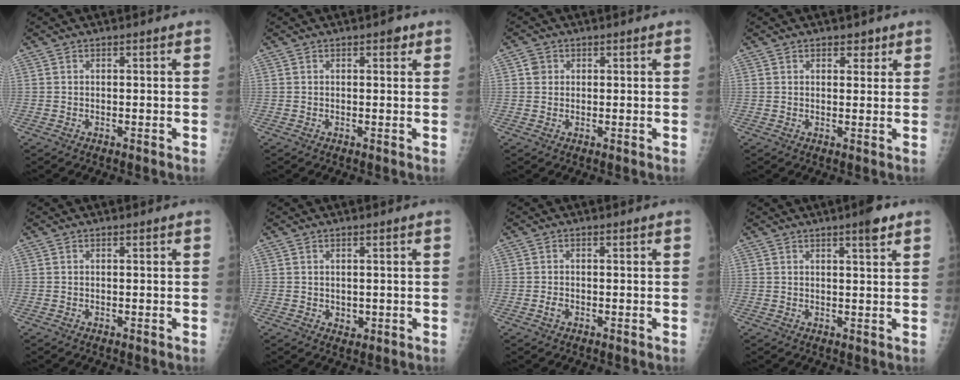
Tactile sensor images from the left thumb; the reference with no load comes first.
{"total": 1.6, "force": [0.9, 0.8, 1.0], "torque": [-0.004, -0.001, 0.008]}
{"total": 2.0, "force": [0.5, 1.8, 0.6], "torque": [-0.001, 0.000, 0.005]}
{"total": 2.4, "force": [1.5, 1.5, 1.1], "torque": [0.005, -0.007, 0.019]}
{"total": 0.0}
{"total": 1.8, "force": [0.2, 1.5, 1.0], "torque": [-0.011, -0.004, 0.010]}
{"total": 1.2, "force": [-0.5, 0.8, 0.7], "torque": [-0.012, 0.001, -0.010]}
{"total": 3.7, "force": [2.4, 0.6, 2.8], "torque": [-0.036, -0.012, 0.032]}